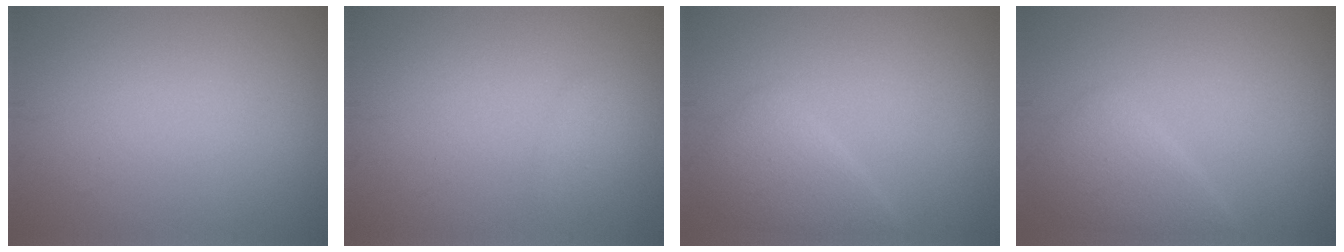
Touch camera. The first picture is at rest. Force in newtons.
{"total": 1.0, "press": 1.0, "slide": 0.1}
{"total": 2.9, "press": 2.9, "slide": 0.1}
{"total": 2.9, "press": 2.9, "slide": 0.1}